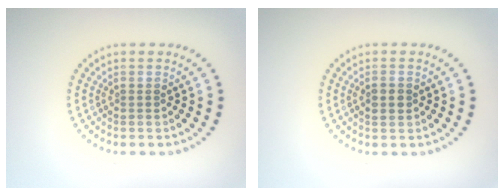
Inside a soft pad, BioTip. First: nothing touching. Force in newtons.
{"total": 1.4, "press": 1.4, "slide": 0.1}